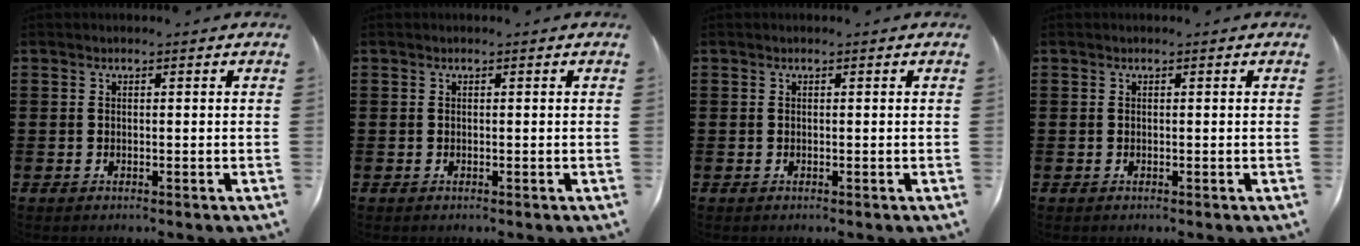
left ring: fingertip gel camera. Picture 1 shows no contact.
{"total": 0.0}
{"total": 0.0}
{"total": 0.0}